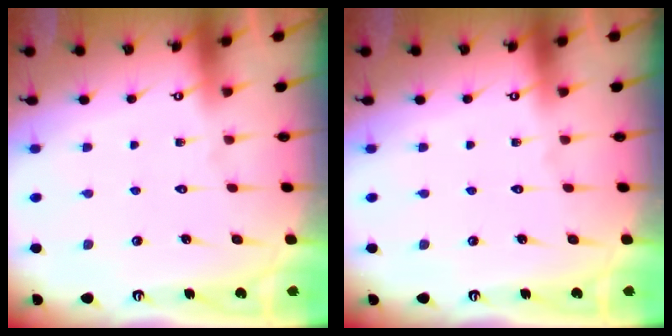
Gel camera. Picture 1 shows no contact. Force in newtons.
{"total": 0.0}